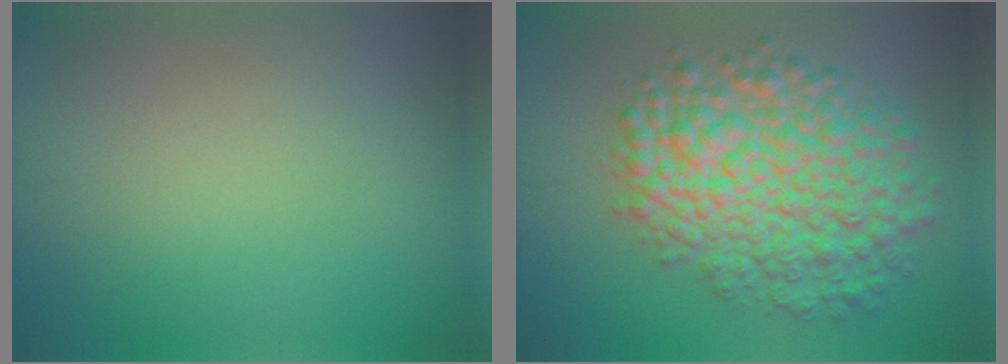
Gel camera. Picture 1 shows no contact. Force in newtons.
{"total": 9.0, "press": 9.0, "slide": 0.2}